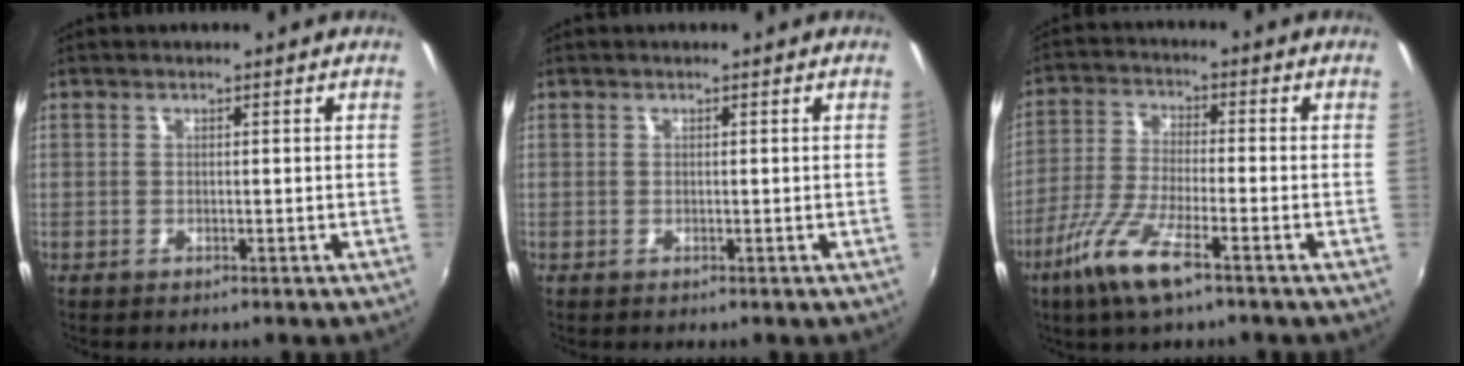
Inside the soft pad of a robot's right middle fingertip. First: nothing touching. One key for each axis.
{"total": 0.0}
{"total": 10.3, "fx": -6.2, "fy": 1.7, "fz": 8.1, "tx": -0.175, "ty": -0.016, "tz": -0.124}